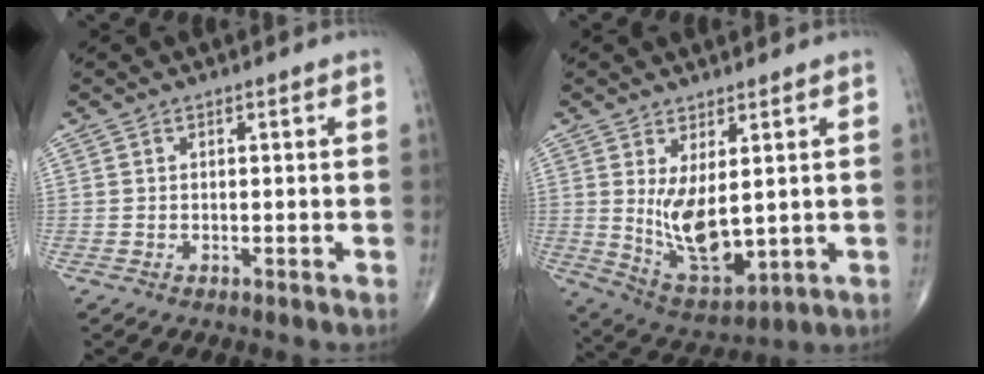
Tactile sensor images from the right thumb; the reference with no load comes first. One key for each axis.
{"total": 10.6, "fx": 1.2, "fy": 4.9, "fz": 9.4, "tx": -0.152, "ty": -0.028, "tz": 0.045}